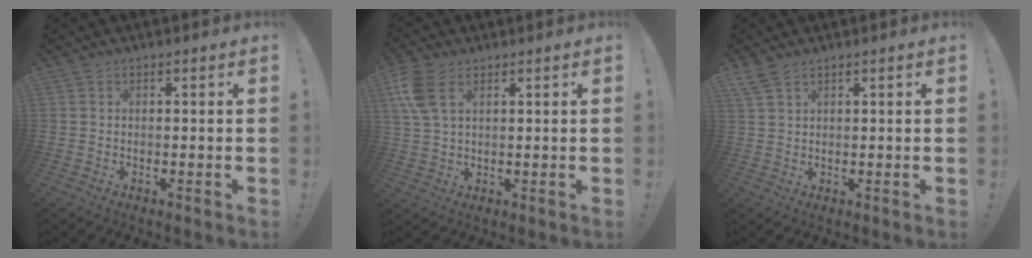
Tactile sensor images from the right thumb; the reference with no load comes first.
{"total": 8.2, "force": [3.6, 4.6, 5.8], "torque": [-0.125, 0.000, 0.072]}
{"total": 3.8, "force": [2.9, 1.3, 2.2], "torque": [-0.050, -0.008, 0.057]}